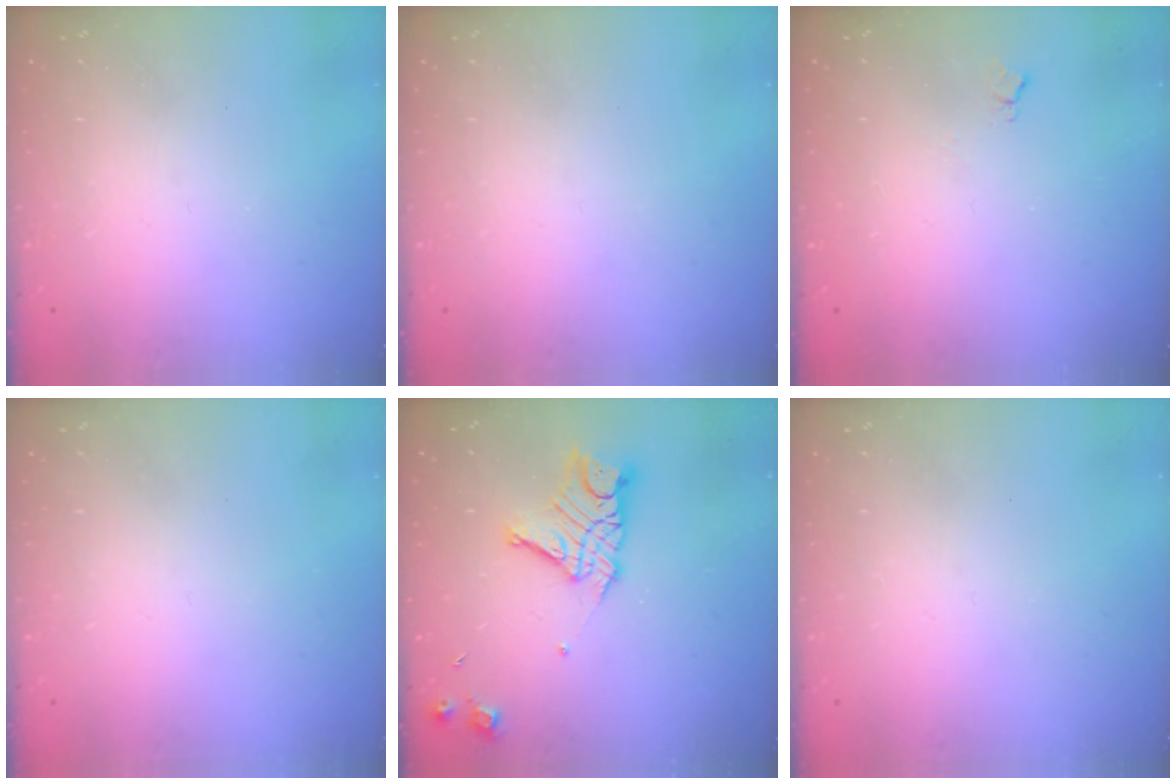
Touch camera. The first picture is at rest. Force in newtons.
{"total": 0.0}
{"total": 2.8, "press": 2.8, "slide": 0.6}
{"total": 0.0}
{"total": 11.9, "press": 11.9, "slide": 1.2}
{"total": 0.0}